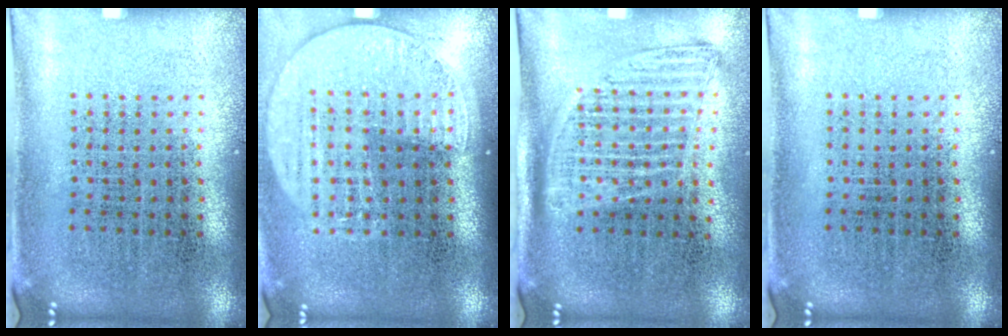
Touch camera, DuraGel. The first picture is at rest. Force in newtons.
{"total": 1.4, "press": 1.3, "slide": 0.5}
{"total": 1.4, "press": 1.2, "slide": 0.7}
{"total": 0.0}